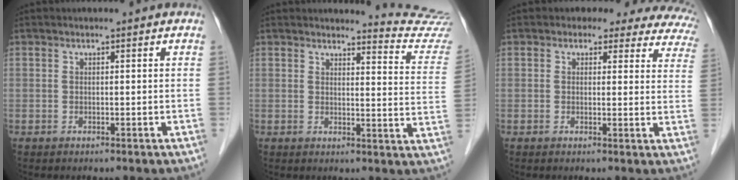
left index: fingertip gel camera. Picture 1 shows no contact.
{"total": 10.6, "force": [10.5, -1.0, -0.4], "torque": [0.008, -0.109, 0.096]}
{"total": 13.8, "force": [12.2, 5.7, 3.0], "torque": [0.005, -0.019, 0.098]}